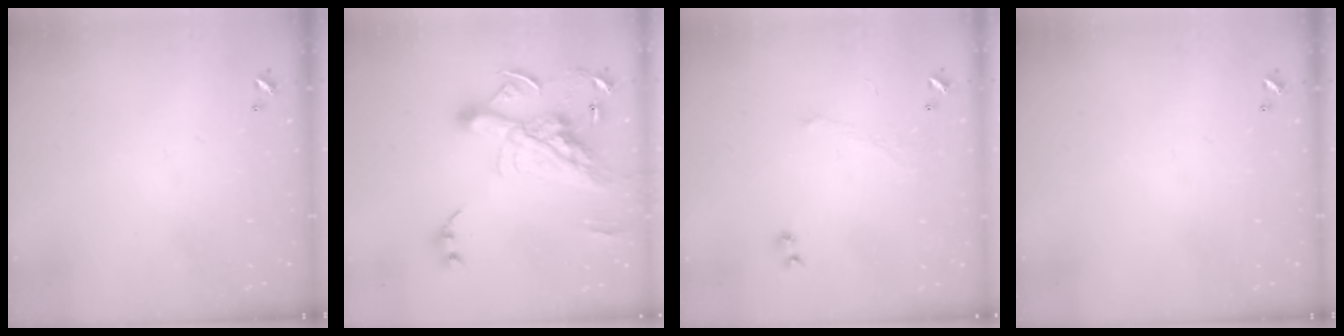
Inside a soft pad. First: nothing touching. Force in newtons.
{"total": 18.2, "press": 18.0, "slide": 2.7}
{"total": 1.2, "press": 1.0, "slide": 0.8}
{"total": 0.0}